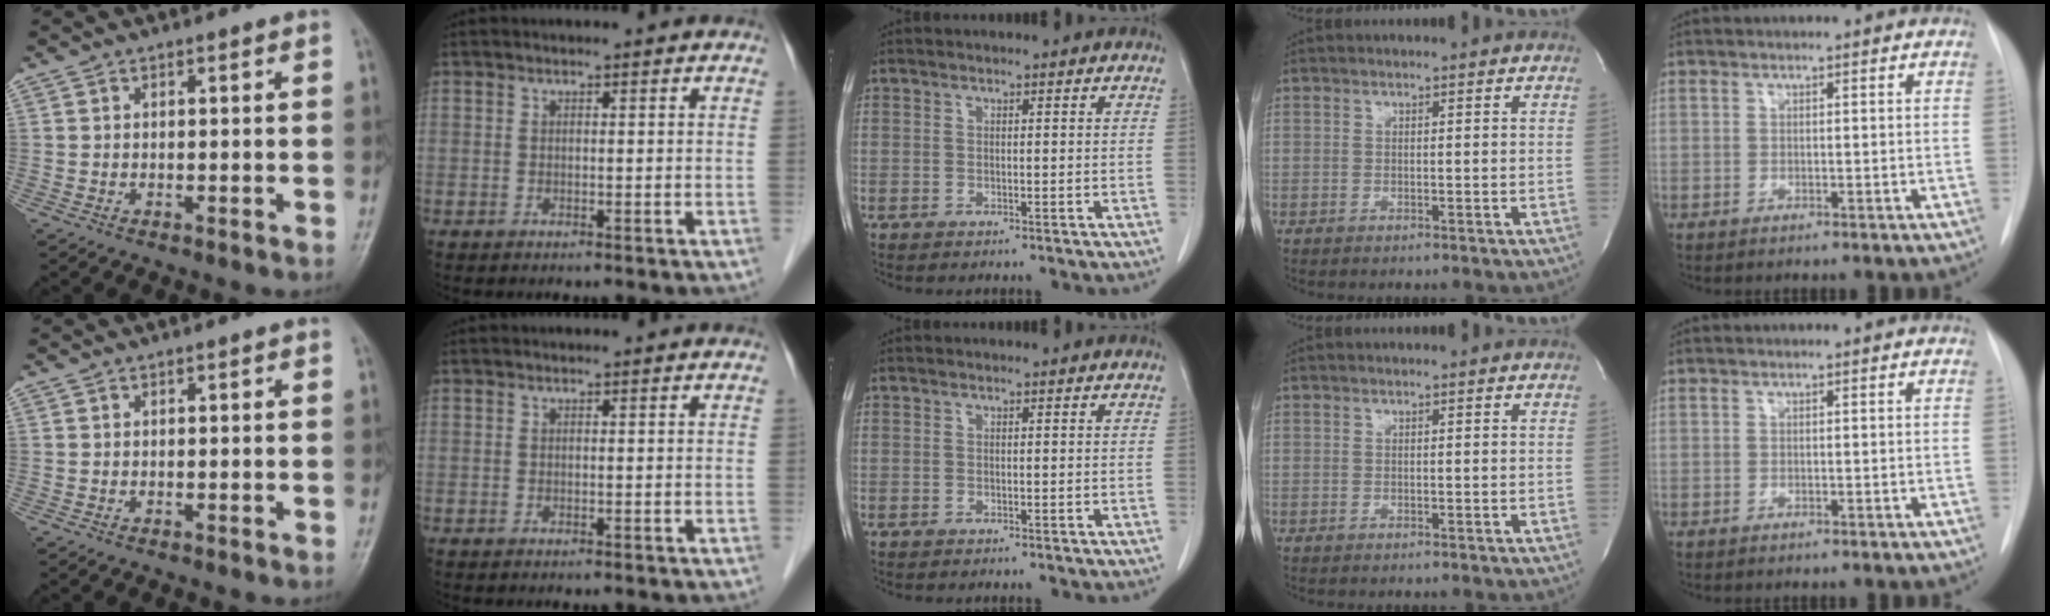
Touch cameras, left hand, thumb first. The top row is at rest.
{}